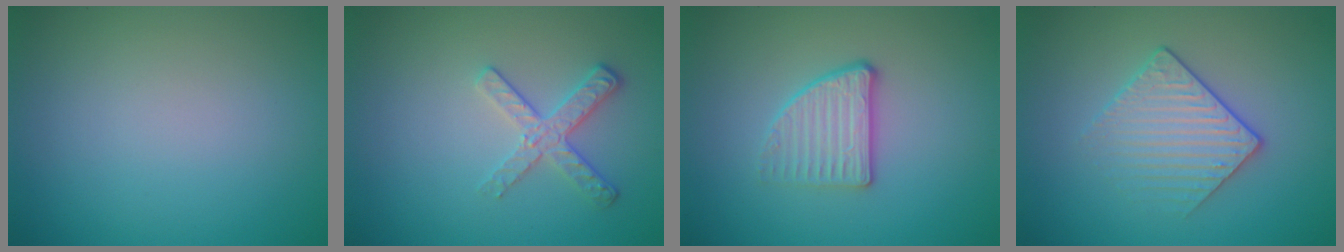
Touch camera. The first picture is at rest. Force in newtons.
{"total": 2.6, "press": 2.4, "slide": 1.2}
{"total": 2.9, "press": 2.5, "slide": 1.4}
{"total": 3.1, "press": 2.8, "slide": 1.3}